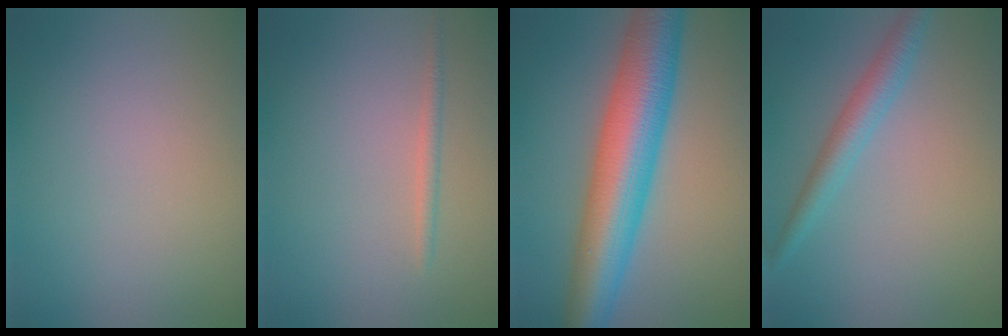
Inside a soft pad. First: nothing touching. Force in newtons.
{"total": 1.1, "press": 1.1, "slide": 0.0}
{"total": 10.7, "press": 10.7, "slide": 0.1}
{"total": 2.7, "press": 2.7, "slide": 0.1}